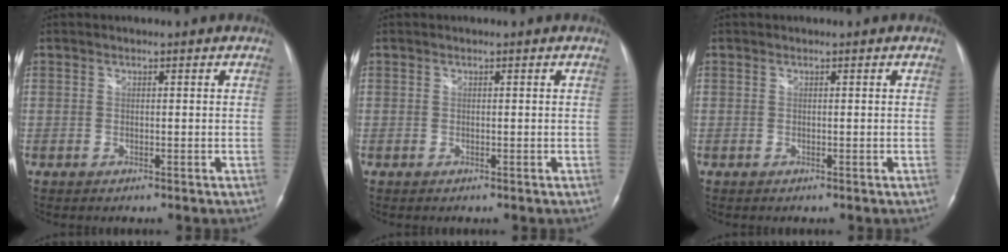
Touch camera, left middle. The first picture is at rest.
{"total": 0.0}
{"total": 0.0}